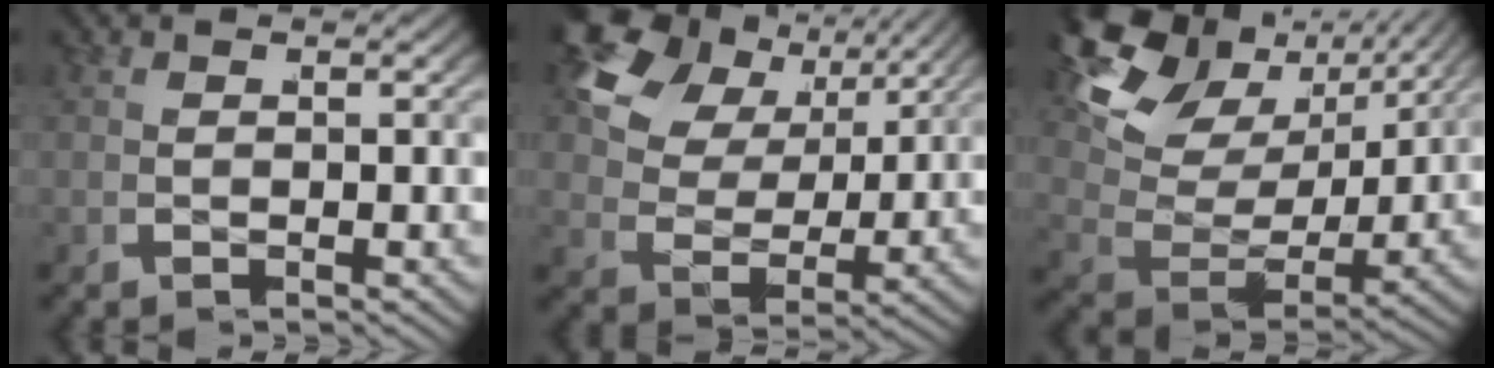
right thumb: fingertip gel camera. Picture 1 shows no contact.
{"total": 10.0, "force": [3.4, 7.3, 5.9], "torque": [-0.129, 0.004, 0.040]}
{"total": 9.4, "force": [3.6, 5.7, 6.5], "torque": [-0.135, -0.006, 0.051]}